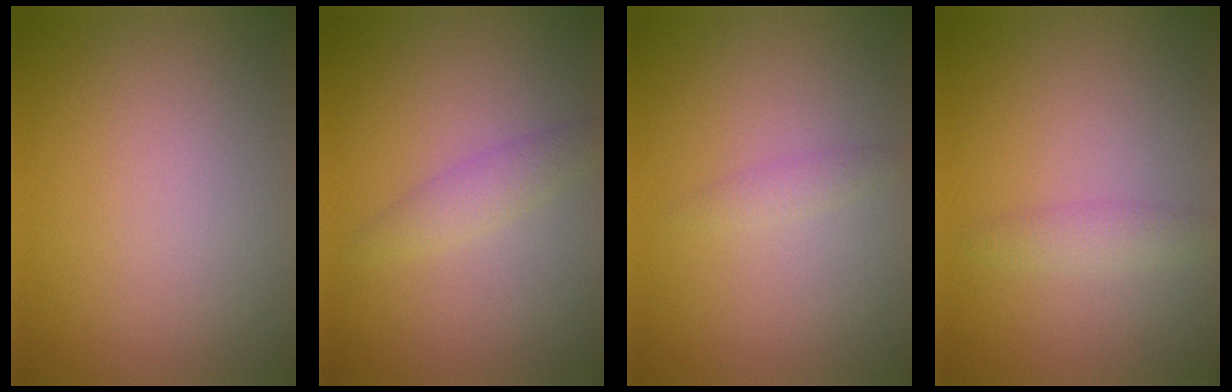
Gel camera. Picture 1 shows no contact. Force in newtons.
{"total": 1.8, "press": 1.8, "slide": 0.0}
{"total": 1.0, "press": 1.0, "slide": 0.1}
{"total": 1.6, "press": 1.6, "slide": 0.1}